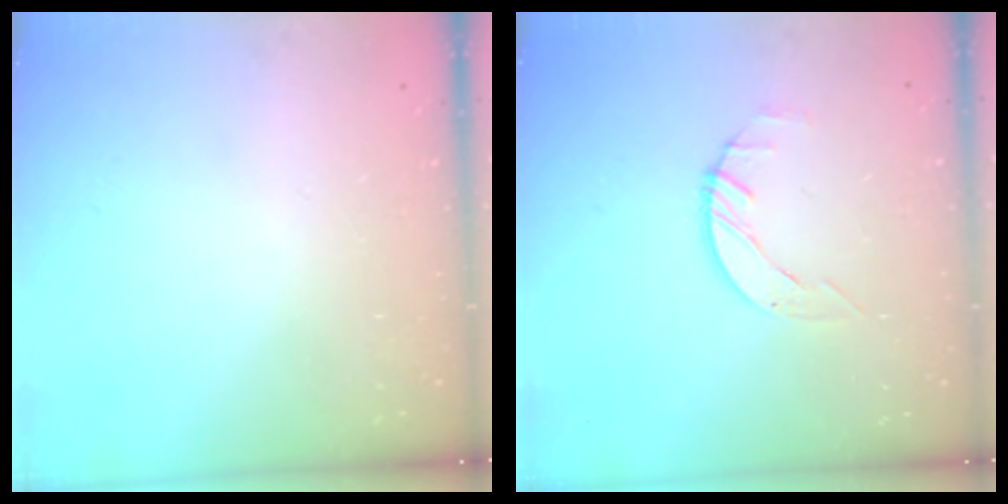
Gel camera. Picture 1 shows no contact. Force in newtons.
{"total": 2.9, "press": 2.8, "slide": 0.3}